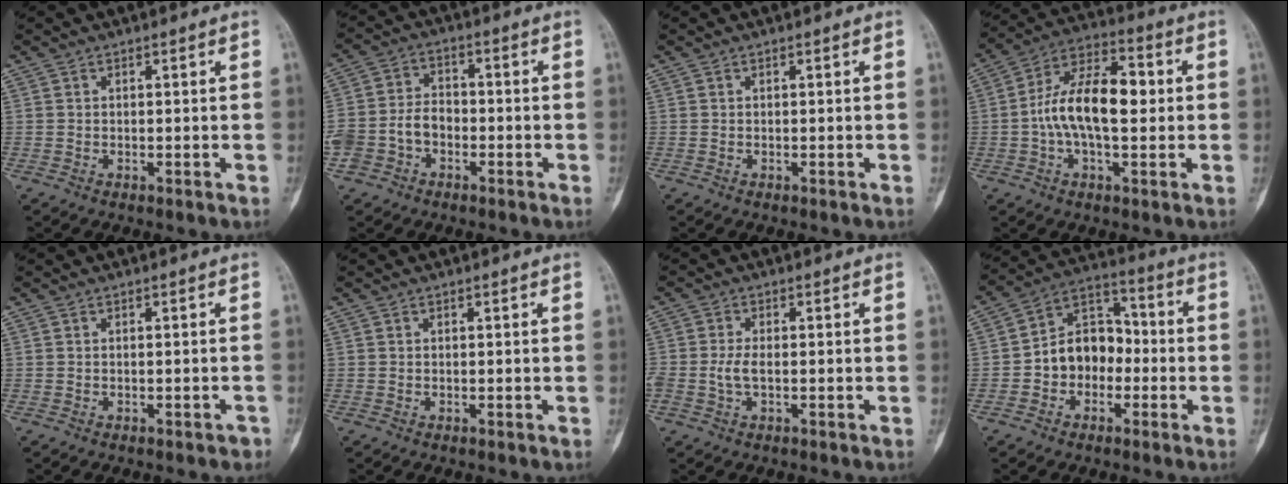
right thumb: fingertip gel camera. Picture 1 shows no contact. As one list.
[{"total": 9.8, "force": [-3.2, 6.9, 6.2], "torque": [-0.126, 0.037, -0.063]}, {"total": 0.0}, {"total": 15.2, "force": [0.4, 7.6, 13.2], "torque": [-0.224, 0.029, -0.002]}, {"total": 1.6, "force": [-1.3, 0.7, 0.8], "torque": [-0.014, 0.007, -0.010]}, {"total": 0.0}, {"total": 3.0, "force": [-0.5, 1.5, 2.6], "torque": [-0.064, 0.005, -0.010]}, {"total": 11.4, "force": [-1.9, 8.7, 7.1], "torque": [-0.081, 0.047, -0.046]}]